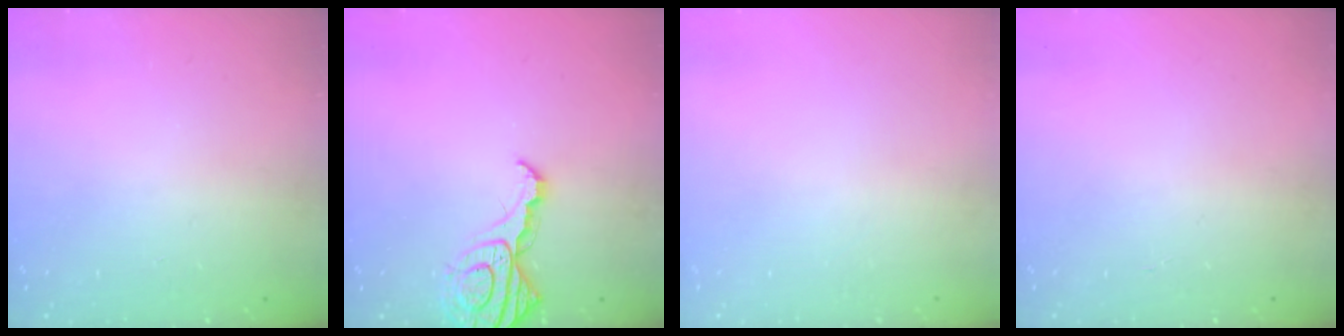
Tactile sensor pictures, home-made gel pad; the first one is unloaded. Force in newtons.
{"total": 12.3, "press": 12.3, "slide": 0.8}
{"total": 0.0}
{"total": 2.5, "press": 2.5, "slide": 0.3}